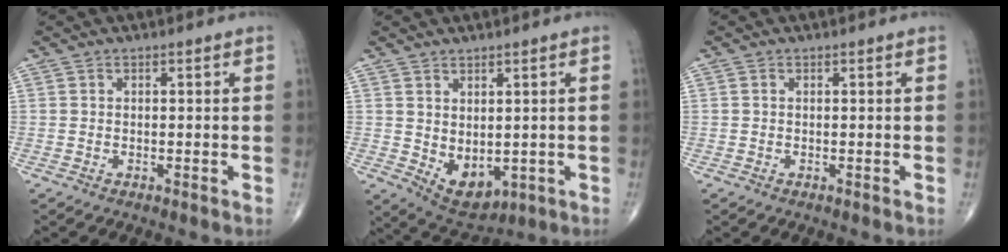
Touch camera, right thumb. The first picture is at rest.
{"total": 7.2, "force": [-0.4, 4.4, 5.7], "torque": [-0.066, -0.010, 0.021]}
{"total": 0.0}